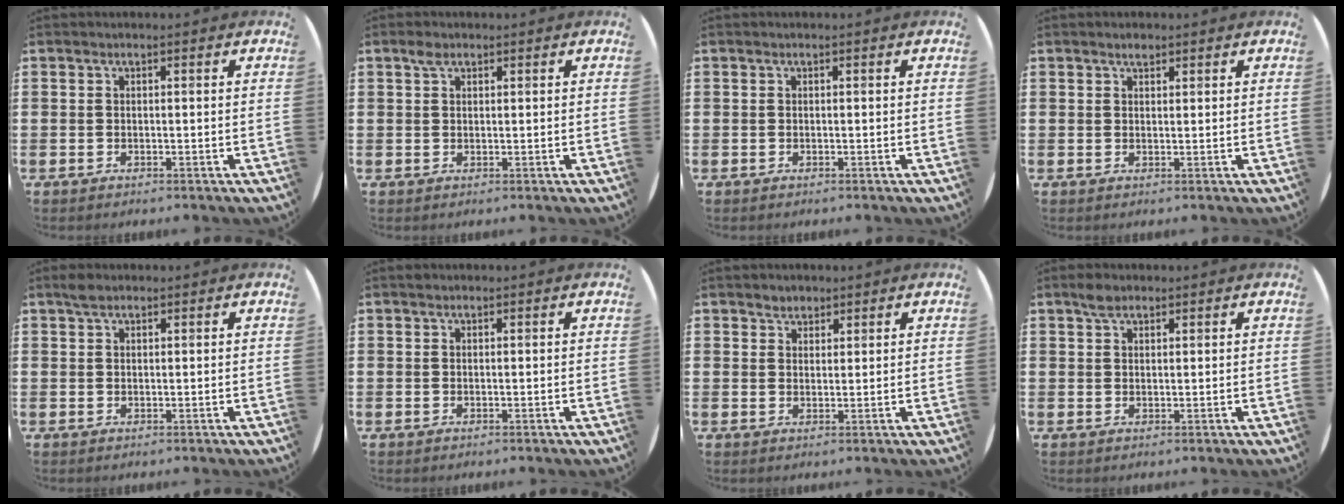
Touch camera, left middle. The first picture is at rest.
{"total": 1.4, "force": [0.9, 0.8, 0.8], "torque": [-0.010, 0.002, 0.015]}
{"total": 0.0}
{"total": 1.2, "force": [1.1, 0.4, 0.4], "torque": [-0.001, 0.000, 0.018]}
{"total": 1.5, "force": [1.2, 0.6, 0.7], "torque": [-0.016, 0.005, 0.023]}
{"total": 0.0}
{"total": 2.0, "force": [1.8, 0.9, 0.0], "torque": [-0.001, 0.003, 0.035]}
{"total": 2.1, "force": [1.7, 1.0, 0.9], "torque": [-0.012, 0.002, 0.030]}